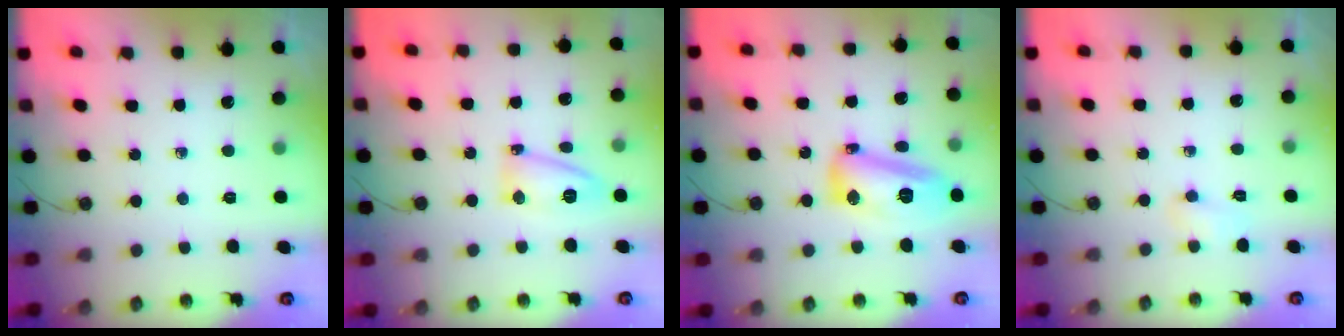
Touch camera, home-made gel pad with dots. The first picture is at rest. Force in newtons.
{"total": 8.1, "press": 8.1, "slide": 0.6}
{"total": 14.0, "press": 13.9, "slide": 1.6}
{"total": 16.7, "press": 5.2, "slide": 15.9}